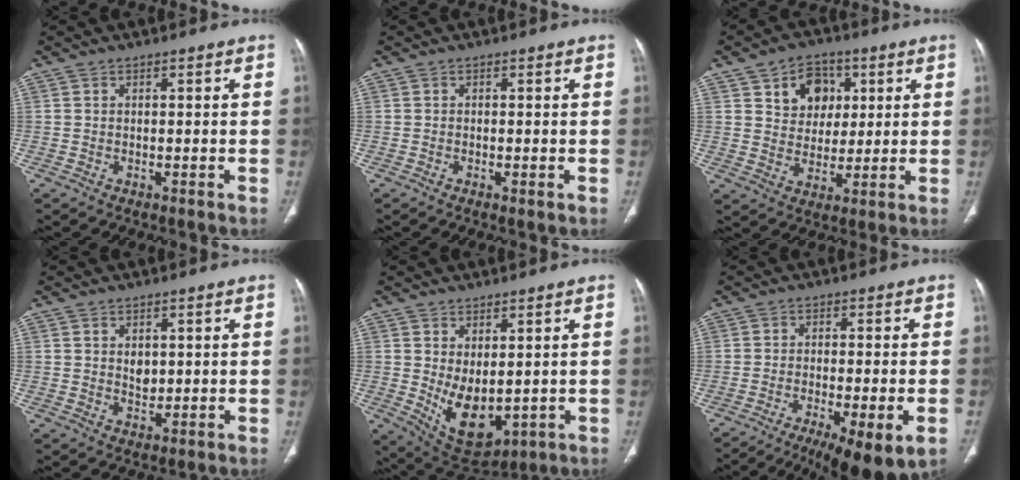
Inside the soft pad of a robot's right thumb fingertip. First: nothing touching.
{"total": 0.8, "force": [-0.3, 0.2, 0.8], "torque": [-0.019, -0.004, -0.005]}
{"total": 9.8, "force": [3.8, 7.7, 4.8], "torque": [-0.033, -0.012, 0.064]}
{"total": 2.6, "force": [0.7, 1.8, 1.8], "torque": [-0.022, -0.007, 0.016]}
{"total": 9.9, "force": [-0.1, 5.6, 8.2], "torque": [-0.119, -0.018, 0.030]}
{"total": 13.6, "force": [-7.4, 3.4, 10.9], "torque": [-0.154, -0.004, -0.112]}